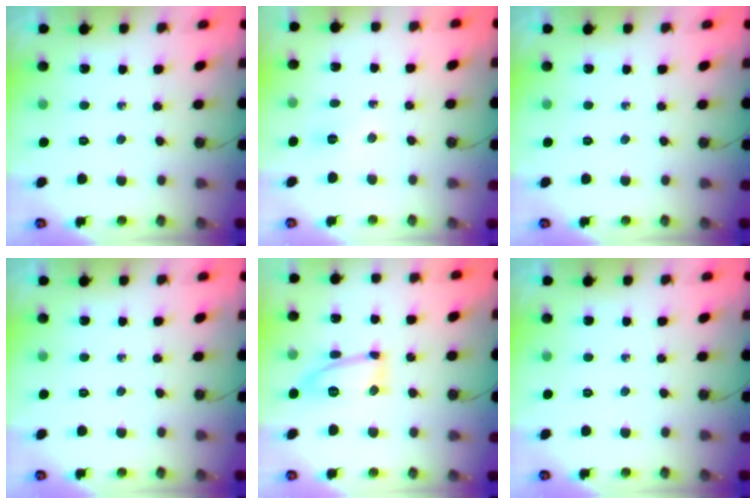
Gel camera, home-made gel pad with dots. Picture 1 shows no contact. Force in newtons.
{"total": 2.9, "press": 2.7, "slide": 1.2}
{"total": 0.0}
{"total": 0.0}
{"total": 11.6, "press": 11.3, "slide": 2.4}
{"total": 0.0}